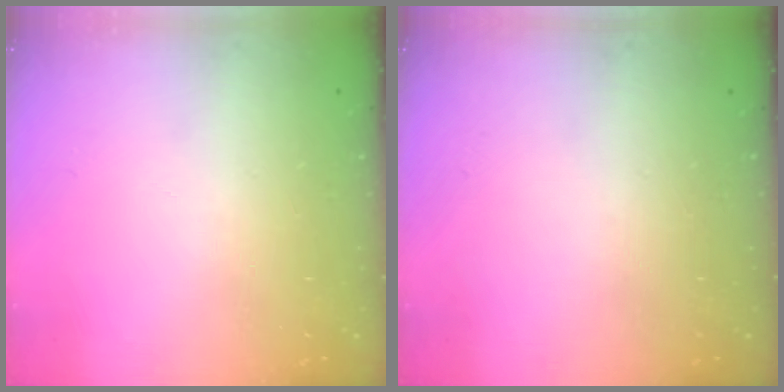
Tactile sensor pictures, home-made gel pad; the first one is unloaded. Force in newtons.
{"total": 0.0}